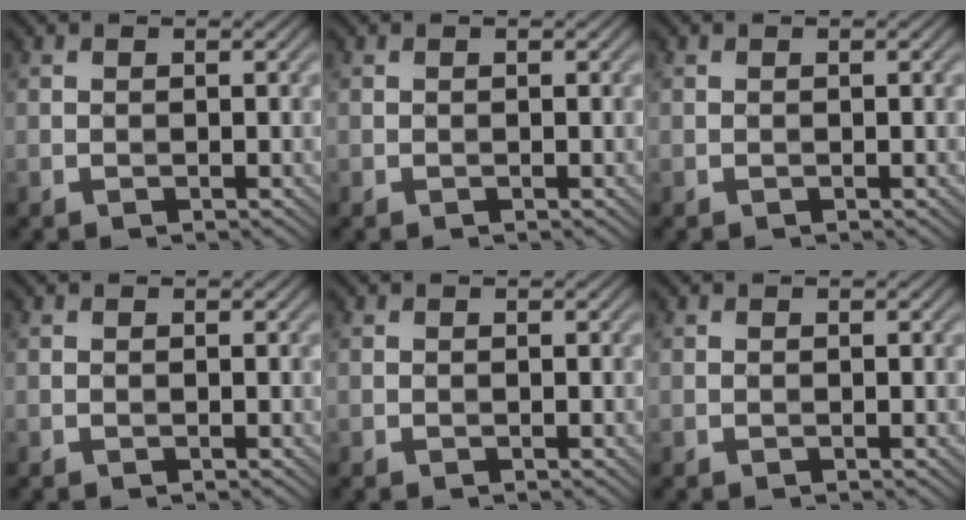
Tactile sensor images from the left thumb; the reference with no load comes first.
{"total": 0.0}
{"total": 0.0}
{"total": 0.0}
{"total": 0.0}
{"total": 0.0}